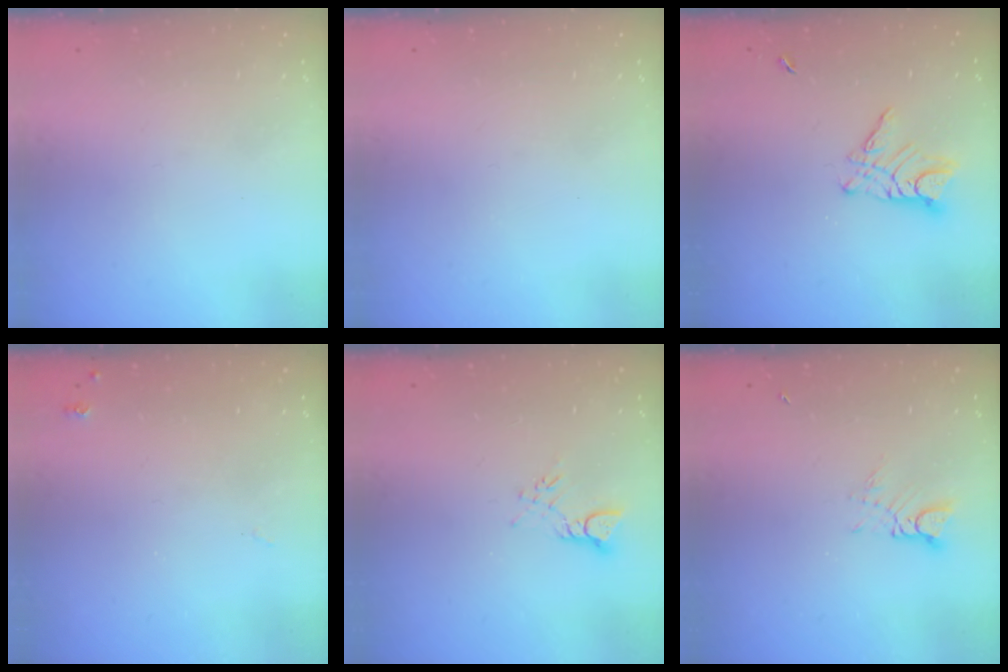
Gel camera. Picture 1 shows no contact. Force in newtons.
{"total": 0.0}
{"total": 8.4, "press": 8.4, "slide": 0.7}
{"total": 3.7, "press": 3.6, "slide": 0.7}
{"total": 2.7, "press": 2.7, "slide": 0.4}
{"total": 3.1, "press": 3.1, "slide": 0.3}